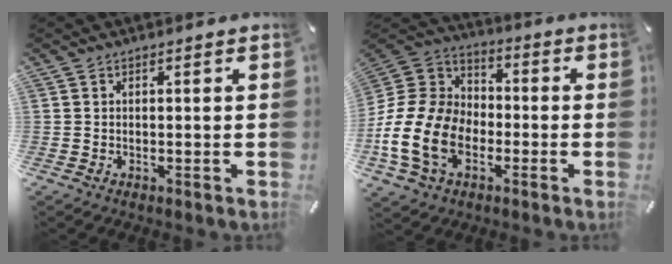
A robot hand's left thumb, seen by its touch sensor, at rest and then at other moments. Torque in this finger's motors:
{"motor_torque": [0.16, 1.84, 2.07, 0.71, 0.26]}